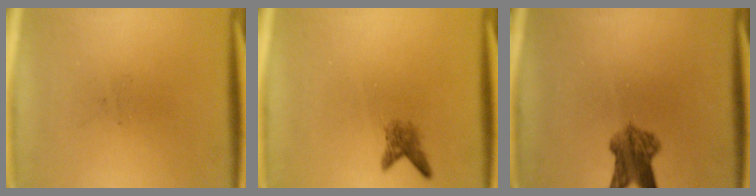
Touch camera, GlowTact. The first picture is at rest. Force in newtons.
{"total": 2.1}
{"total": 5.5}